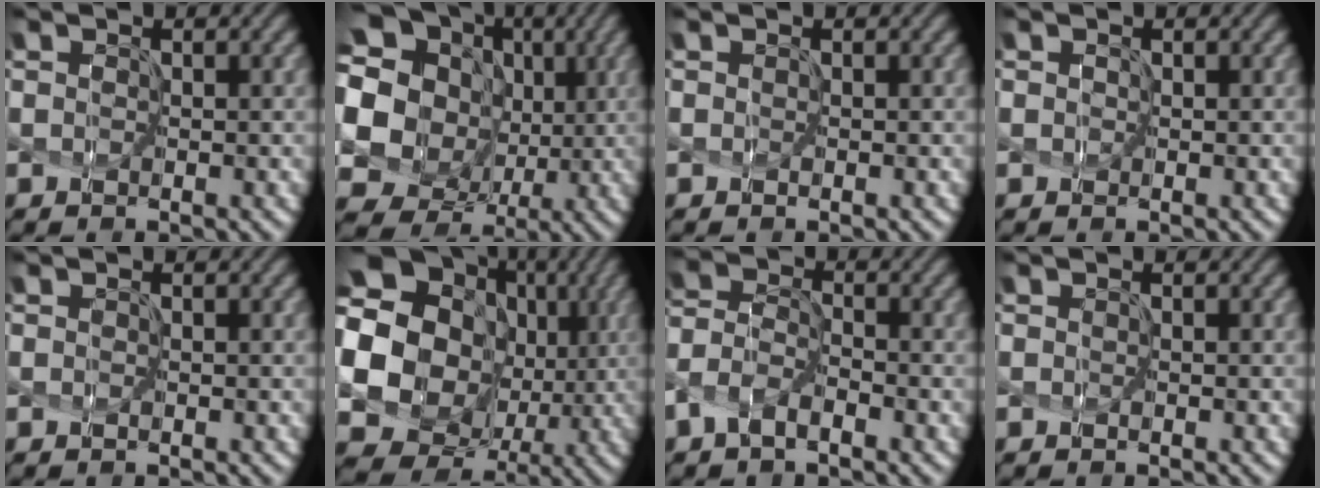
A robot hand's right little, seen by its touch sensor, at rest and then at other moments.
{"total": 13.2, "force": [2.5, 11.9, 5.1], "torque": [-0.154, 0.005, 0.034]}
{"total": 0.0}
{"total": 0.7, "force": [0.3, 0.6, 0.2], "torque": [0.011, 0.004, -0.007]}
{"total": 0.0}
{"total": 16.7, "force": [1.7, 14.5, 8.1], "torque": [-0.171, -0.011, 0.020]}
{"total": 3.8, "force": [-2.0, 2.0, 2.5], "torque": [-0.060, 0.011, -0.050]}
{"total": 0.0}